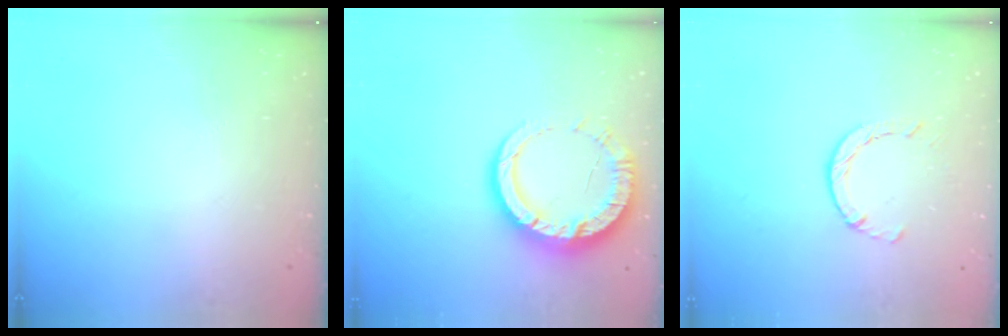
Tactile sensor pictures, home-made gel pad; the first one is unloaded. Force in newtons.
{"total": 14.4, "press": 14.3, "slide": 1.4}
{"total": 2.9, "press": 2.8, "slide": 0.4}